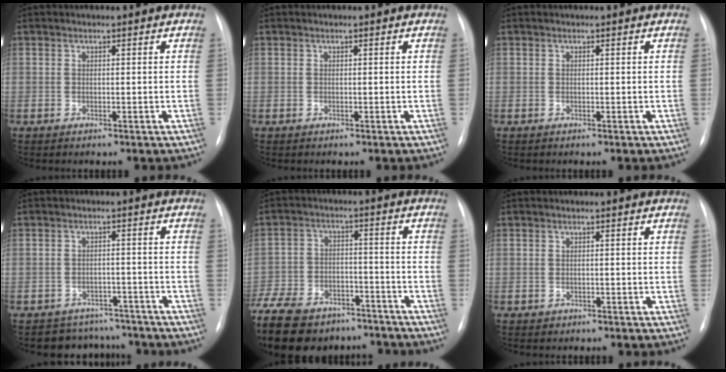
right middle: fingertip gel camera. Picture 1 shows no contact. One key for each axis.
{"total": 0.0}
{"total": 0.0}
{"total": 6.8, "fx": -6.0, "fy": 3.2, "fz": -0.7, "tx": 0.020, "ty": 0.025, "tz": -0.077}
{"total": 23.8, "fx": -17.7, "fy": 11.8, "fz": 10.5, "tx": -0.290, "ty": -0.029, "tz": -0.268}
{"total": 0.6, "fx": -0.4, "fy": 0.5, "fz": 0.0, "tx": -0.005, "ty": 0.002, "tz": -0.006}